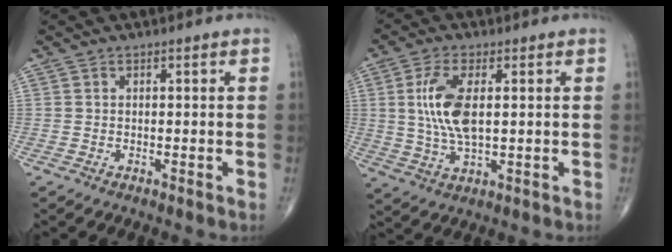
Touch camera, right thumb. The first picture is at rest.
{"total": 9.9, "force": [1.5, 4.3, 8.8], "torque": [-0.188, -0.006, 0.032]}